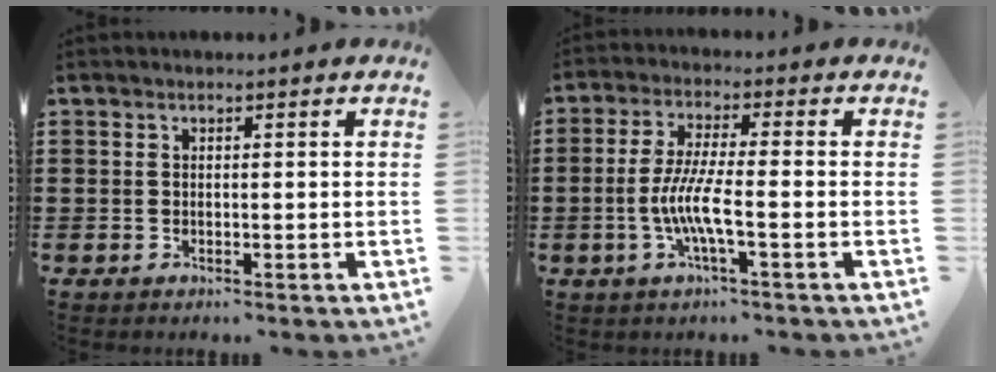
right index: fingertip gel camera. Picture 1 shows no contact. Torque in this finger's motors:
{"motor_torque": [2.14, 0.00, 0.86, 0.21]}